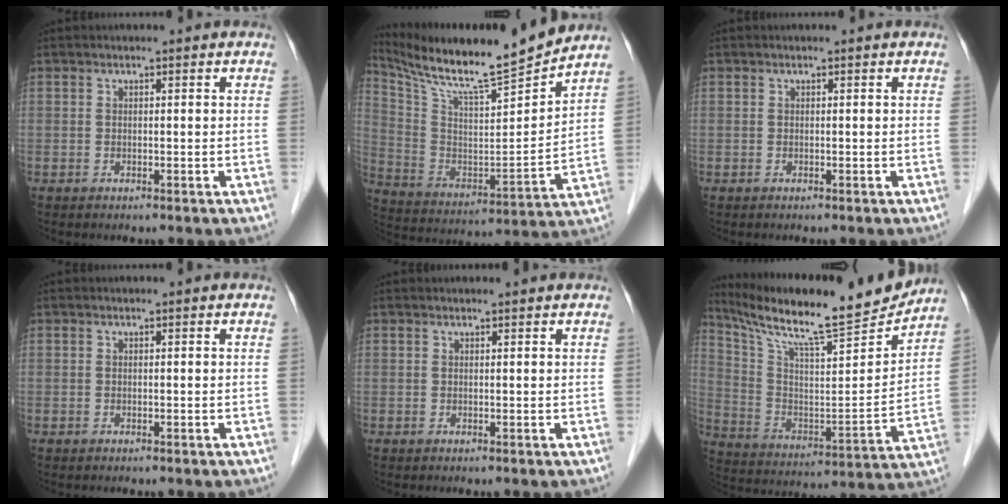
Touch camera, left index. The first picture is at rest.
{"total": 19.5, "force": [17.6, -0.6, 8.4], "torque": [-0.161, -0.028, 0.296]}
{"total": 0.0}
{"total": 0.0}
{"total": 1.1, "force": [1.1, 0.0, 0.2], "torque": [-0.007, 0.010, 0.018]}
{"total": 21.5, "force": [19.2, 0.8, 9.6], "torque": [-0.179, -0.031, 0.308]}